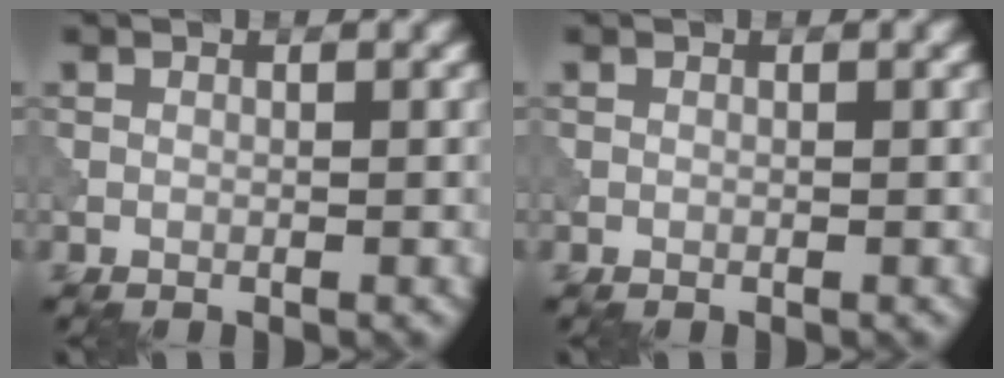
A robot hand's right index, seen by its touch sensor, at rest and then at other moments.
{"total": 0.0}